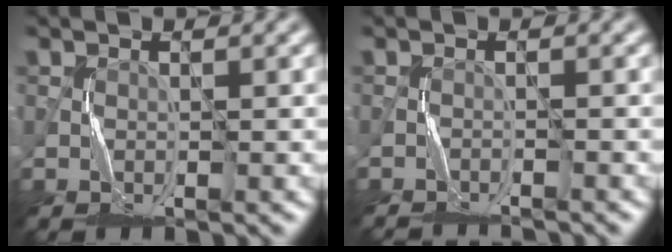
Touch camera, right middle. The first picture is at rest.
{"total": 3.5, "force": [-3.5, 0.2, 0.3], "torque": [-0.009, -0.003, -0.054]}